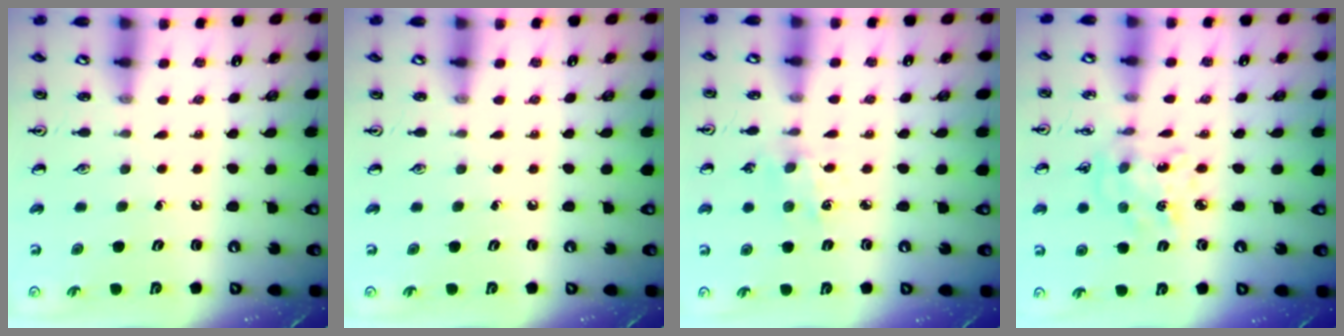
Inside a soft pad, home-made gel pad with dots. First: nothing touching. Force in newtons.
{"total": 0.0}
{"total": 3.8, "press": 3.7, "slide": 0.5}
{"total": 6.2, "press": 6.2, "slide": 0.3}